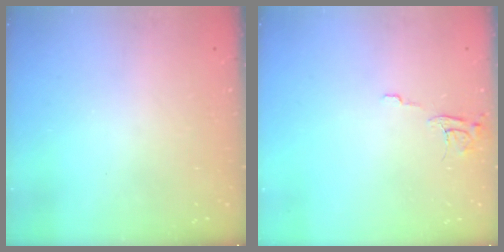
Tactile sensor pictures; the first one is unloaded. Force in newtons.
{"total": 6.3, "press": 6.3, "slide": 0.5}